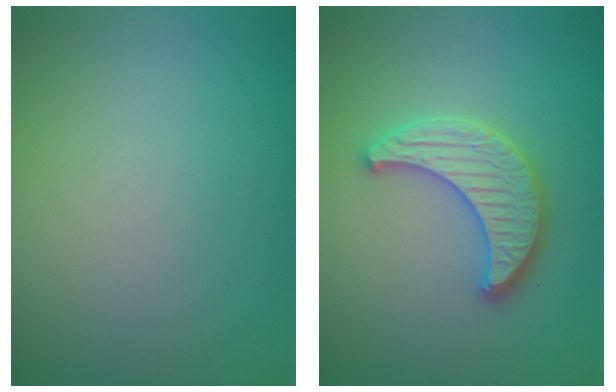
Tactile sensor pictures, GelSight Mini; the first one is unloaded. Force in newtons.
{"total": 3.8, "press": 3.7, "slide": 0.9}